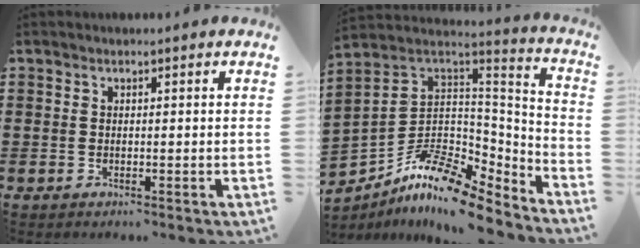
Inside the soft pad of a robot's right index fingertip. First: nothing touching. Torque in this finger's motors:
{"motor_torque": [-1.78, 0.35, -0.15, -0.21]}